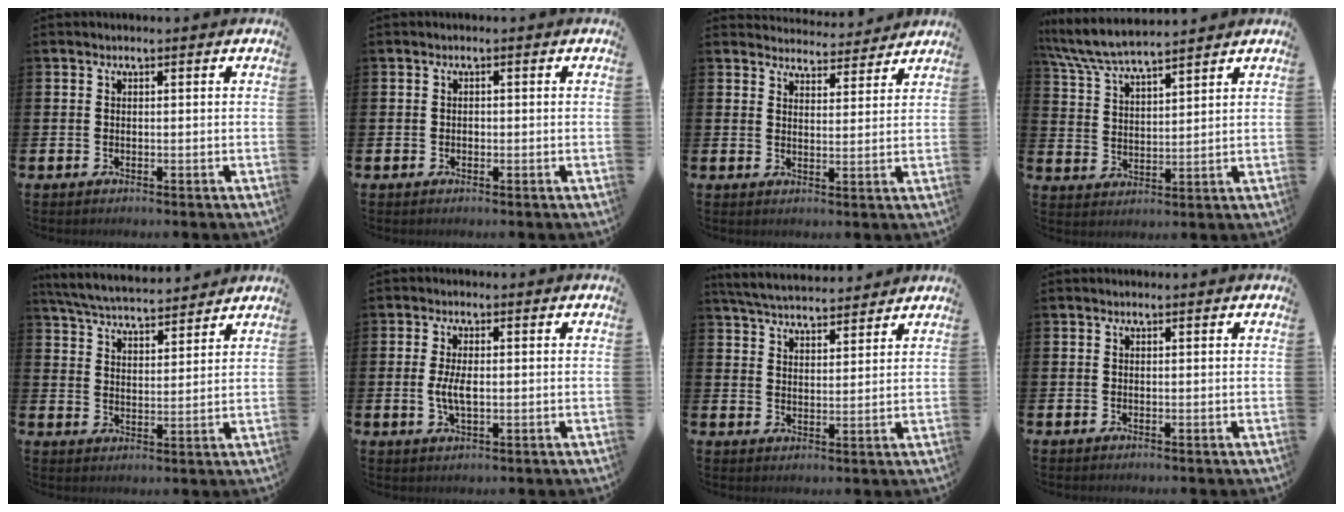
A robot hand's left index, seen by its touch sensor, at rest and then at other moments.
{"total": 0.6, "force": [-0.2, 0.5, 0.2], "torque": [-0.009, 0.006, -0.004]}
{"total": 4.1, "force": [4.0, 0.7, -0.2], "torque": [-0.007, -0.026, 0.071]}
{"total": 7.0, "force": [6.7, 0.7, 2.0], "torque": [-0.068, -0.027, 0.121]}
{"total": 6.1, "force": [5.9, 0.8, 1.1], "torque": [-0.049, -0.031, 0.107]}
{"total": 3.8, "force": [-0.1, 1.6, 3.4], "torque": [-0.068, 0.000, -0.006]}
{"total": 5.4, "force": [5.3, 0.8, 0.6], "torque": [-0.036, -0.026, 0.096]}
{"total": 0.0}